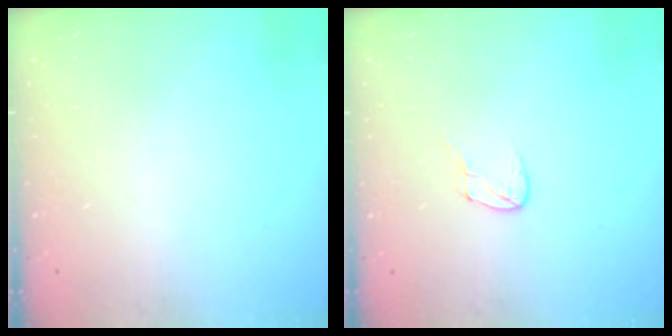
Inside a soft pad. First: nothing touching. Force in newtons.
{"total": 5.0, "press": 5.0, "slide": 0.4}